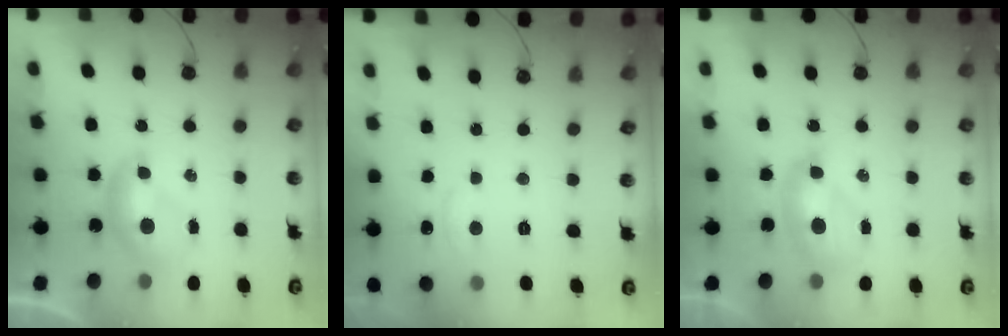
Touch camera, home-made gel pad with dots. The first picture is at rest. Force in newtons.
{"total": 1.8, "press": 1.7, "slide": 0.6}
{"total": 2.3, "press": 2.3, "slide": 0.3}